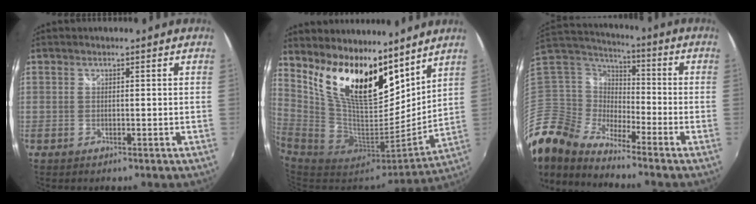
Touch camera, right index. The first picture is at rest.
{"total": 16.0, "force": [10.9, 6.2, 9.9], "torque": [-0.180, 0.001, 0.204]}
{"total": 12.0, "force": [-10.0, 5.1, 4.0], "torque": [-0.093, 0.015, -0.227]}